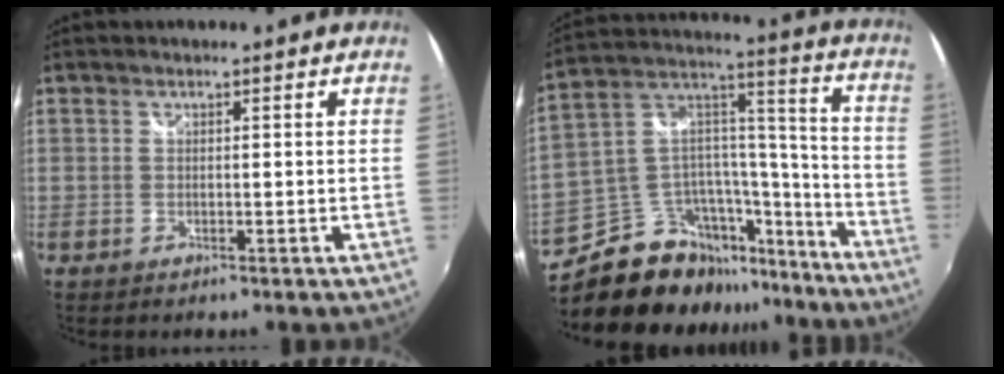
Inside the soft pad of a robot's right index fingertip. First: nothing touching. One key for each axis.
{"total": 19.4, "fx": -15.8, "fy": 9.6, "fz": 6.2, "tx": -0.113, "ty": 0.081, "tz": -0.243}